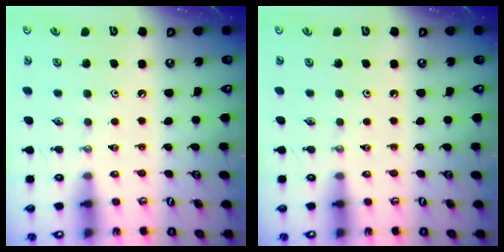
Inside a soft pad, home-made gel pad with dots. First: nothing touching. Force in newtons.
{"total": 0.0}